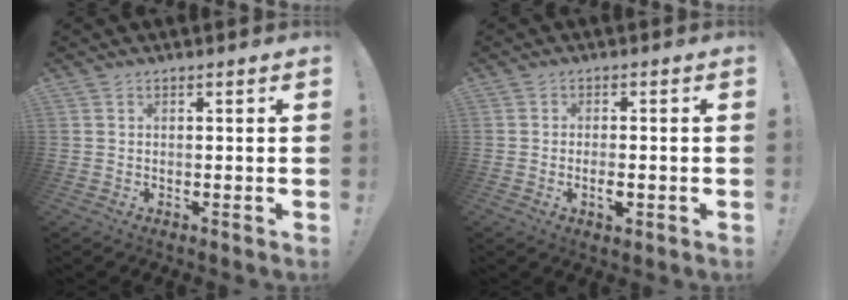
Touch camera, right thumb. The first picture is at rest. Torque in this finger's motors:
{"motor_torque": [-0.17, -0.29, 0.08, -0.02, 0.08]}